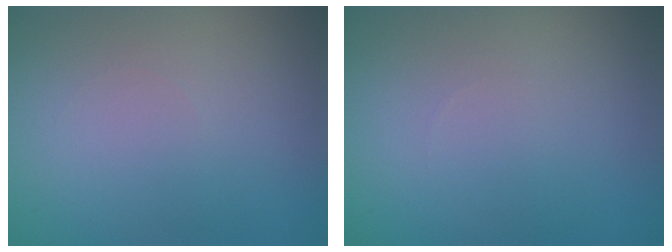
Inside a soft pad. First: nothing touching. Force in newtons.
{"total": 0.0}